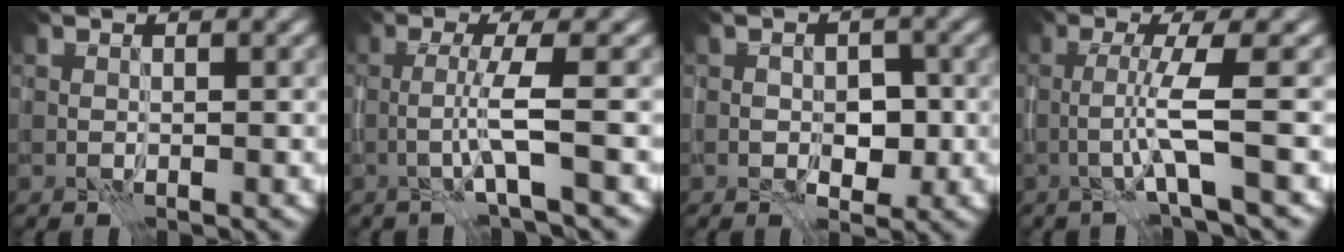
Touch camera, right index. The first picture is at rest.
{"total": 3.2, "force": [-0.9, 0.0, 3.1], "torque": [-0.062, 0.006, -0.026]}
{"total": 3.1, "force": [-0.7, 2.0, 2.2], "torque": [-0.023, 0.000, -0.011]}
{"total": 3.7, "force": [-1.0, -0.1, 3.5], "torque": [-0.070, 0.007, -0.027]}